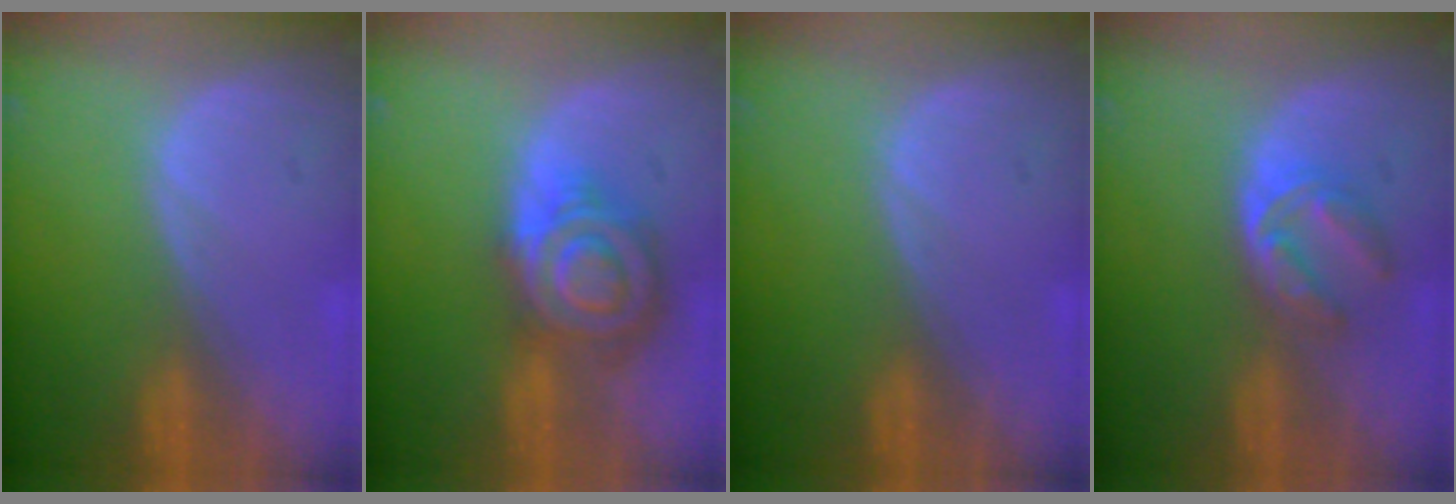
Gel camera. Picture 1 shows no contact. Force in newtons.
{"total": 8.8, "press": 8.8, "slide": 0.5}
{"total": 0.0}
{"total": 5.2, "press": 4.8, "slide": 2.0}